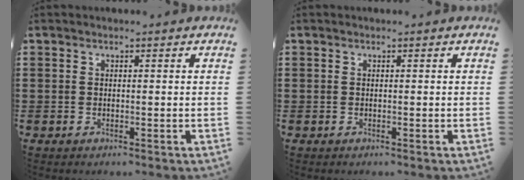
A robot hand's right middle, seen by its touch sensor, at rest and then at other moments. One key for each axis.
{"total": 0.0}